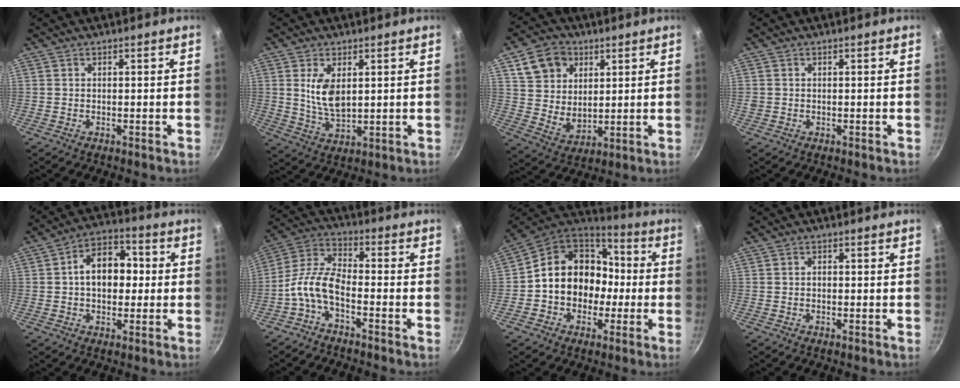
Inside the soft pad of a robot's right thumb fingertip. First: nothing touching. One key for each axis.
{"total": 7.3, "fx": 1.8, "fy": 3.9, "fz": 5.9, "tx": -0.105, "ty": -0.022, "tz": 0.041}
{"total": 11.8, "fx": 4.9, "fy": 9.2, "fz": 5.3, "tx": -0.070, "ty": -0.015, "tz": 0.096}
{"total": 0.9, "fx": -0.1, "fy": 0.8, "fz": 0.2, "tx": -0.004, "ty": 0.002, "tz": 0.001}
{"total": 11.4, "fx": 0.5, "fy": 8.0, "fz": 8.0, "tx": -0.080, "ty": 0.030, "tz": -0.005}
{"total": 8.5, "fx": -3.8, "fy": 3.7, "fz": 6.6, "tx": -0.141, "ty": 0.041, "tz": -0.090}
{"total": 16.2, "fx": -1.2, "fy": 13.7, "fz": 8.6, "tx": -0.097, "ty": 0.048, "tz": -0.024}
{"total": 0.9, "fx": -0.3, "fy": 0.8, "fz": 0.5, "tx": -0.008, "ty": 0.004, "tz": -0.005}